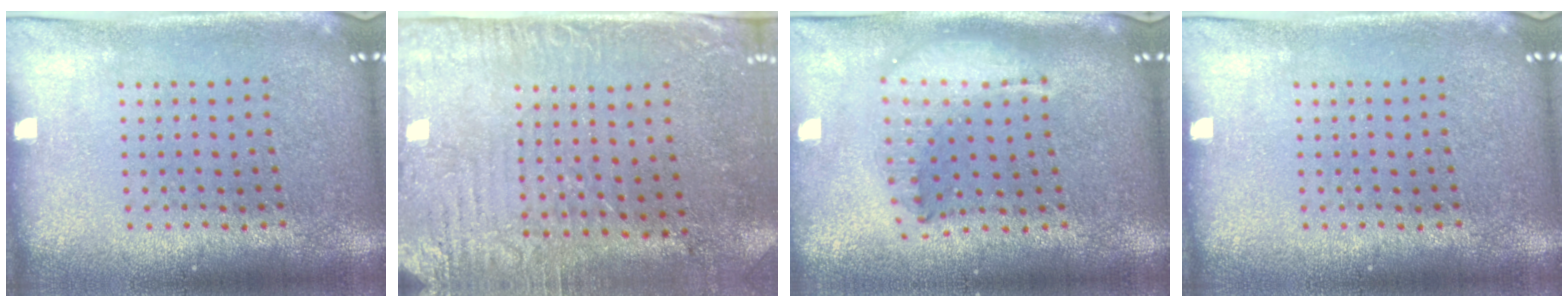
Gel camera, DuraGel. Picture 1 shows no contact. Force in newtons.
{"total": 3.1, "press": 2.5, "slide": 1.8}
{"total": 2.1, "press": 1.7, "slide": 1.3}
{"total": 0.0}